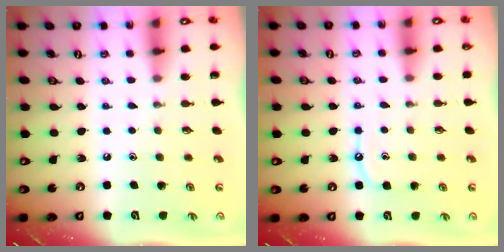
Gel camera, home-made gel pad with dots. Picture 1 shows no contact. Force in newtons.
{"total": 6.8, "press": 6.8, "slide": 0.7}